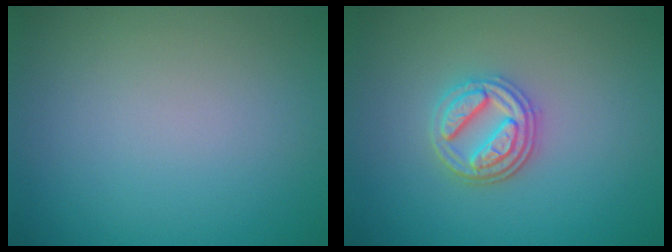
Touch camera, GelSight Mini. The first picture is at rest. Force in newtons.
{"total": 3.4, "press": 3.0, "slide": 1.7}